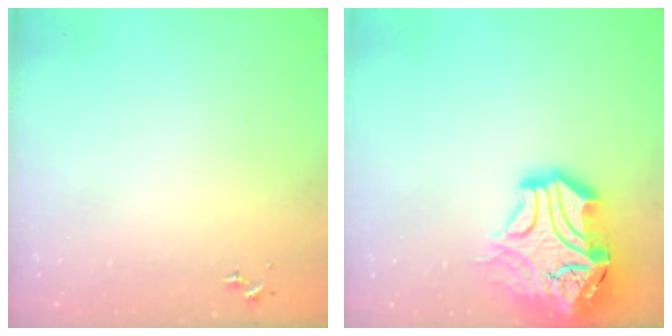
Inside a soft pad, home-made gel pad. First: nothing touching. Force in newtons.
{"total": 19.5, "press": 19.3, "slide": 2.9}